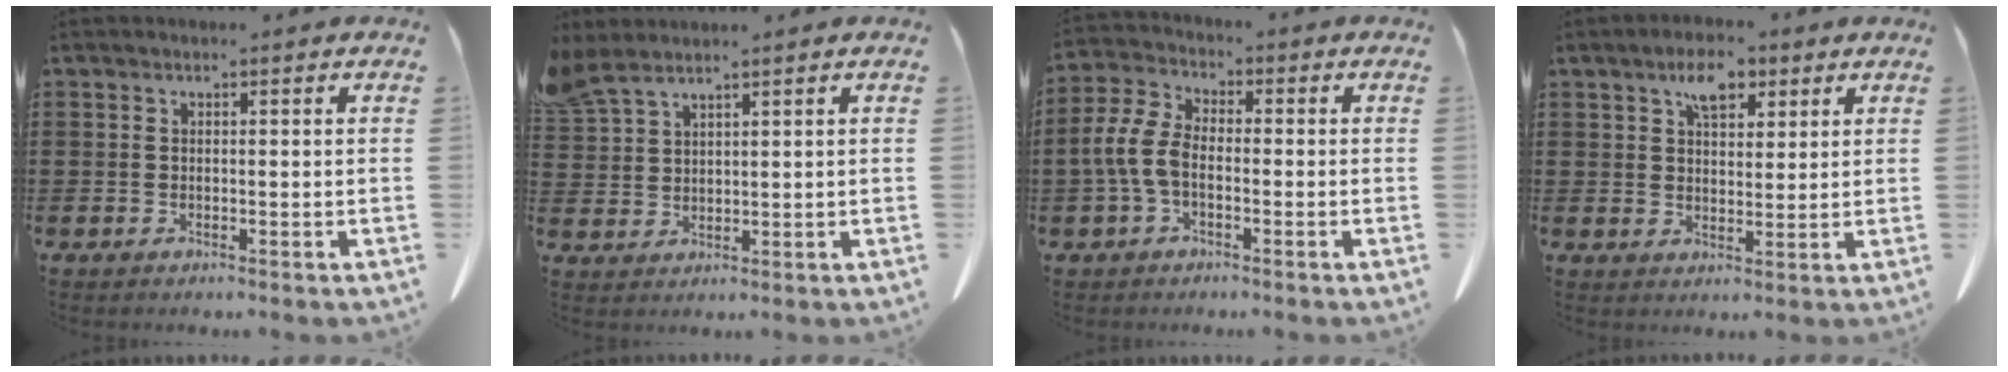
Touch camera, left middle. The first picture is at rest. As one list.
[{"total": 3.5, "force": [2.9, 1.2, 1.5], "torque": [-0.040, 0.002, 0.055]}, {"total": 6.6, "force": [-1.7, 3.7, 5.2], "torque": [-0.136, -0.001, -0.040]}, {"total": 5.8, "force": [3.2, 3.0, 3.8], "torque": [-0.062, 0.005, 0.050]}]